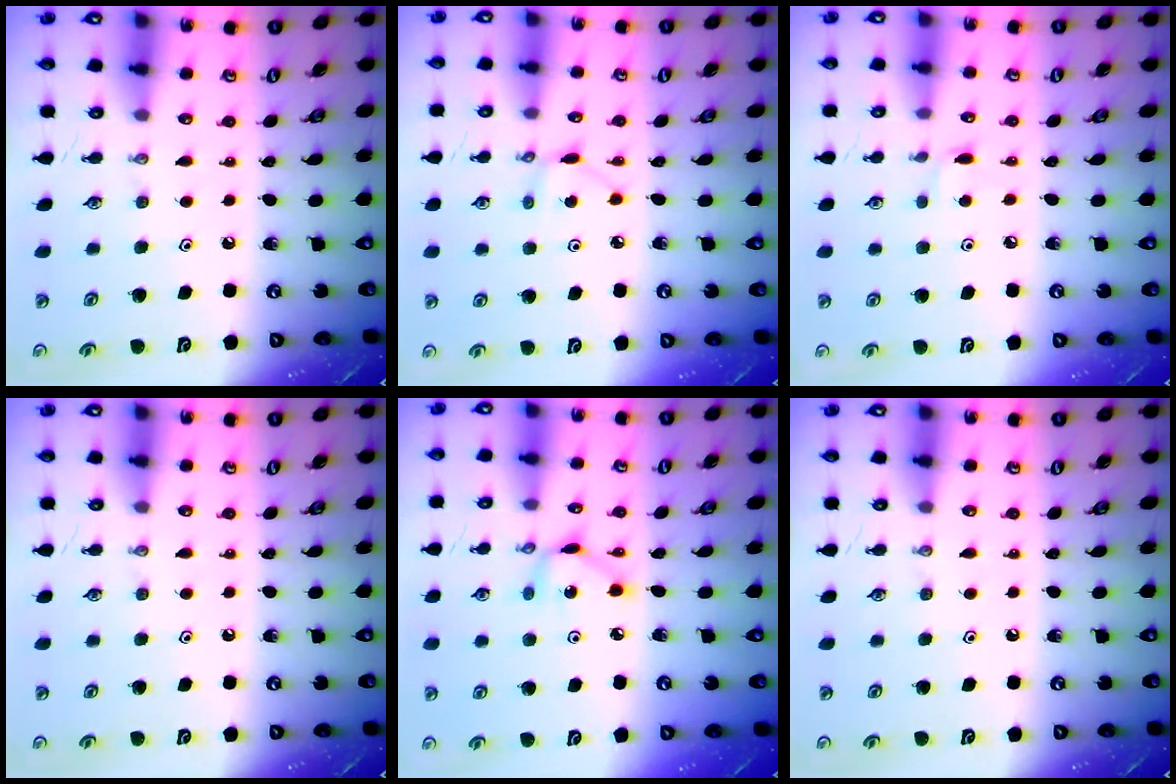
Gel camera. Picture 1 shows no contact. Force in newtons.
{"total": 2.4, "press": 2.4, "slide": 0.2}
{"total": 1.8, "press": 1.7, "slide": 0.2}
{"total": 0.0}
{"total": 4.9, "press": 4.9, "slide": 0.2}
{"total": 0.0}